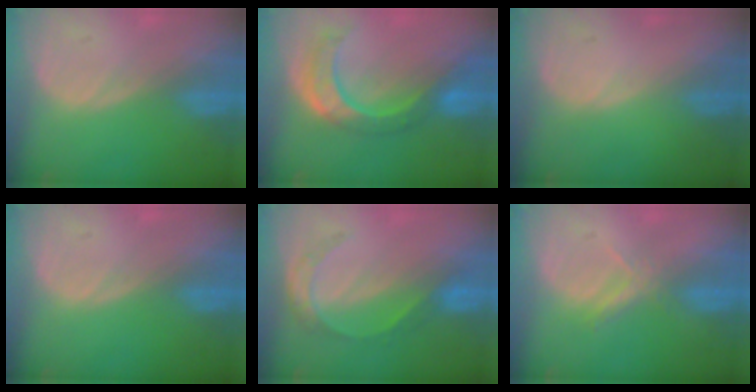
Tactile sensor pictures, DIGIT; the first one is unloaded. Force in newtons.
{"total": 8.5, "press": 7.2, "slide": 4.5}
{"total": 0.0}
{"total": 0.0}
{"total": 4.4, "press": 4.2, "slide": 1.2}
{"total": 2.6, "press": 2.5, "slide": 0.9}